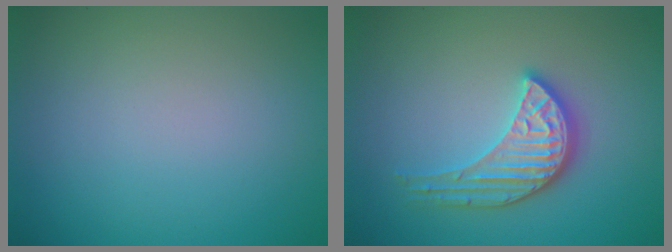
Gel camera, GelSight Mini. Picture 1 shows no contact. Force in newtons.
{"total": 3.9, "press": 3.5, "slide": 1.6}